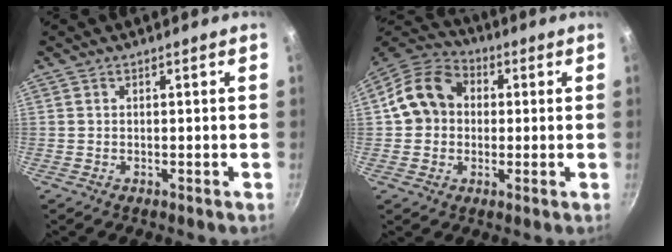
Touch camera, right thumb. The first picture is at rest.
{"total": 12.1, "force": [1.2, 10.2, 6.4], "torque": [-0.083, 0.027, 0.002]}